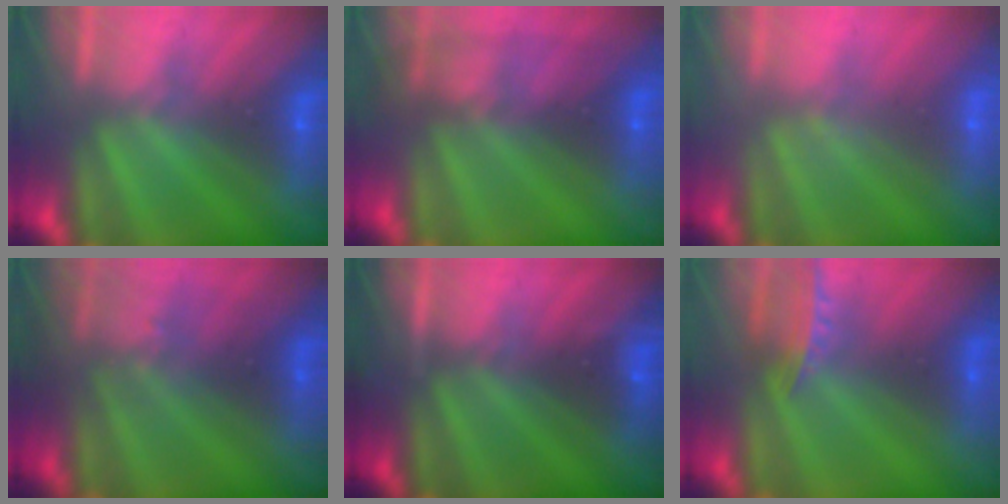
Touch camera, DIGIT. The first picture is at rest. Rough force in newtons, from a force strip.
{"total": 9.1}
{"total": 1.9}
{"total": 2.9}
{"total": 3.5}
{"total": 7.1}